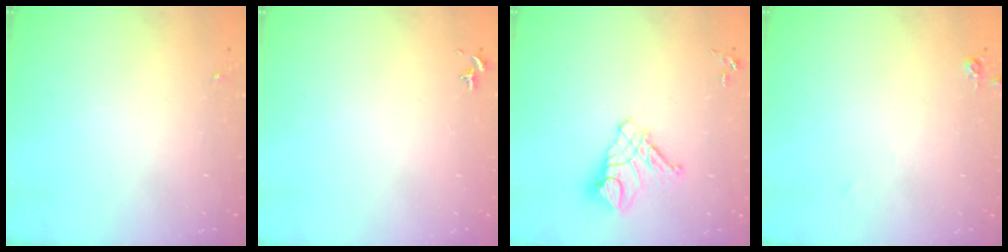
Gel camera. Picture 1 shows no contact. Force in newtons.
{"total": 0.8, "press": 0.7, "slide": 0.3}
{"total": 11.6, "press": 11.5, "slide": 1.1}
{"total": 4.7, "press": 4.7, "slide": 0.7}